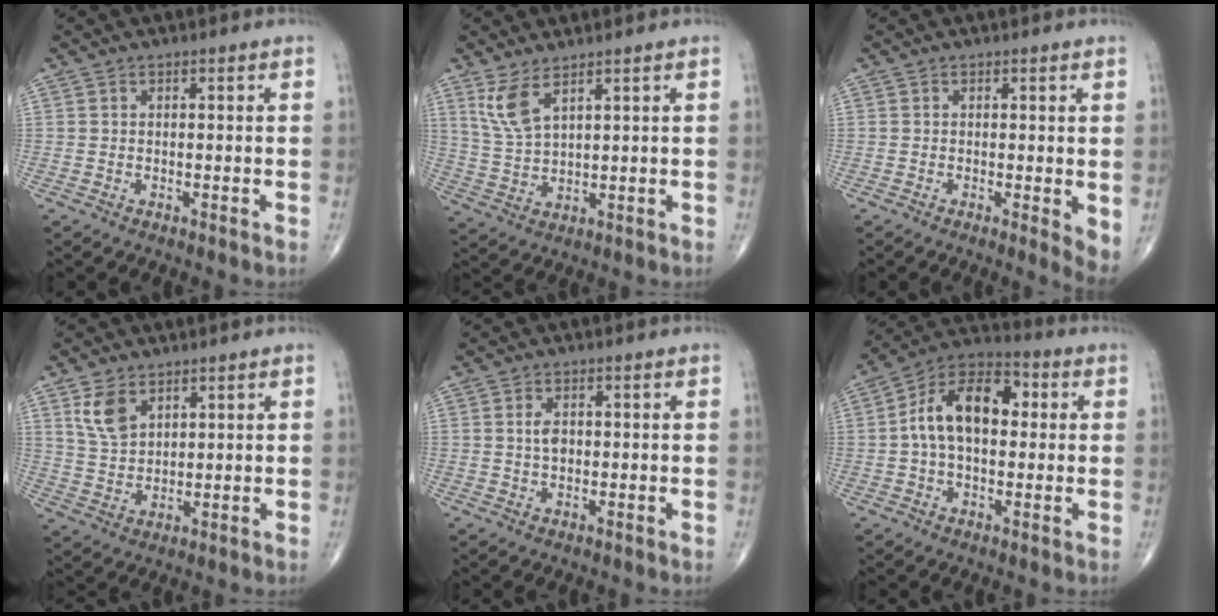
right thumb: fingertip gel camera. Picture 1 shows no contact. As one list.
[{"total": 6.4, "force": [3.9, 2.1, 4.6], "torque": [-0.099, -0.021, 0.089]}, {"total": 3.4, "force": [0.0, 1.0, 3.3], "torque": [-0.046, -0.011, -0.006]}, {"total": 6.4, "force": [3.5, 3.9, 3.8], "torque": [-0.062, -0.014, 0.076]}, {"total": 2.8, "force": [0.2, 1.7, 2.2], "torque": [-0.037, 0.001, 0.004]}, {"total": 14.4, "force": [1.5, 8.7, 11.4], "torque": [-0.181, 0.035, 0.012]}]